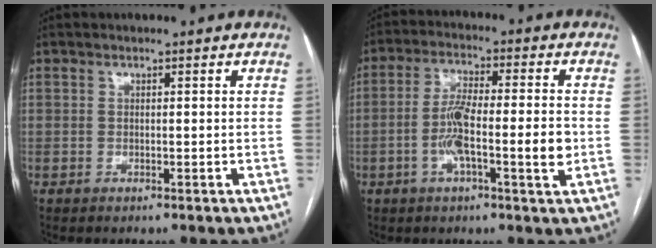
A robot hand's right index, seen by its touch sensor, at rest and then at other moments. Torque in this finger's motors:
{"motor_torque": [1.11, -0.08, 0.64, 0.17]}